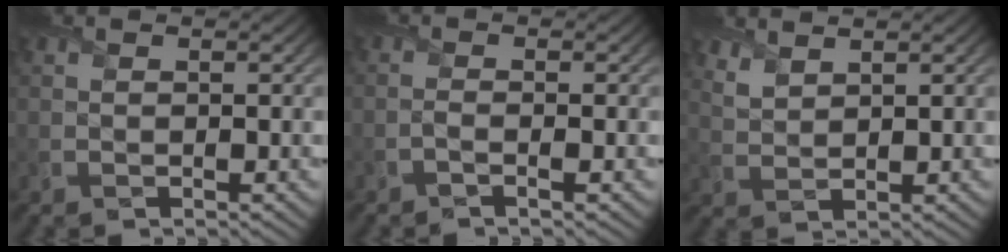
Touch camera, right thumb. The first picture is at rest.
{"total": 1.1, "force": [-0.7, 0.1, 0.9], "torque": [-0.018, 0.001, -0.017]}
{"total": 3.1, "force": [2.6, 1.1, 1.4], "torque": [-0.034, -0.003, 0.060]}